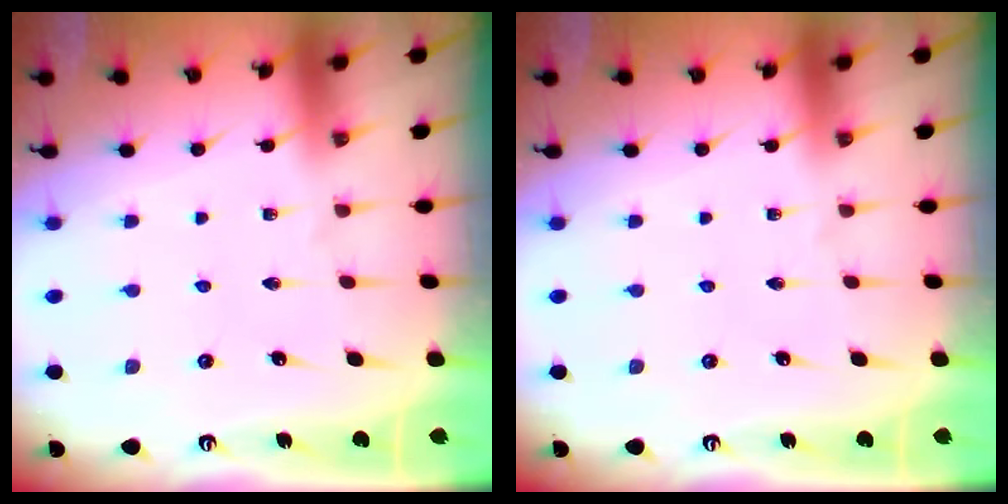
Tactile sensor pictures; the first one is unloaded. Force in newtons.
{"total": 0.0}